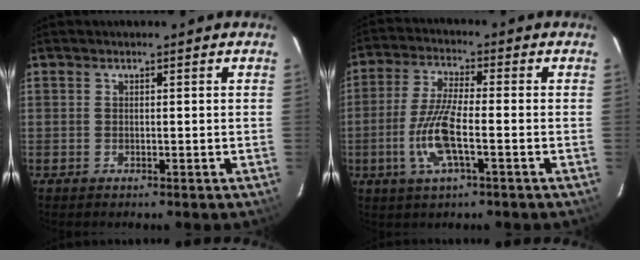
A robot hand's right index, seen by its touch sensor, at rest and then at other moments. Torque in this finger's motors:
{"motor_torque": [1.67, -0.38, 0.86, 0.11]}